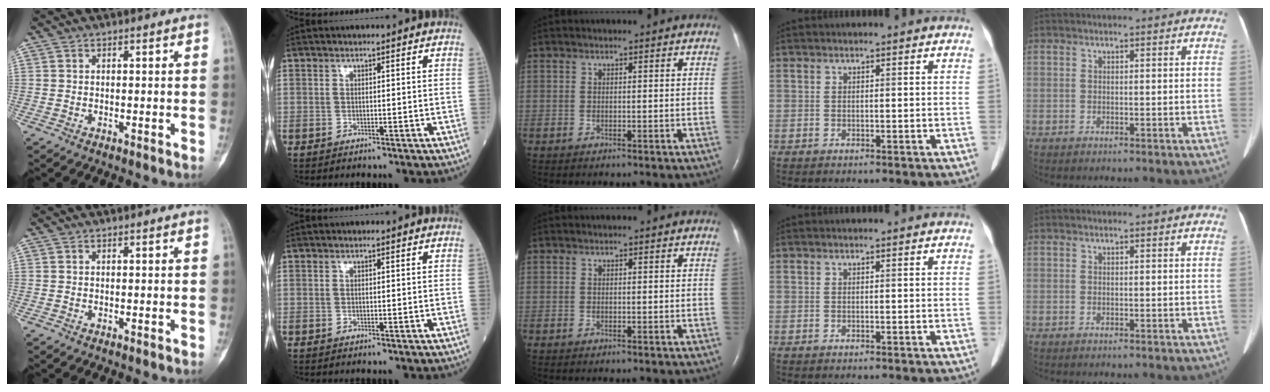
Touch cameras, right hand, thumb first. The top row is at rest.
{}